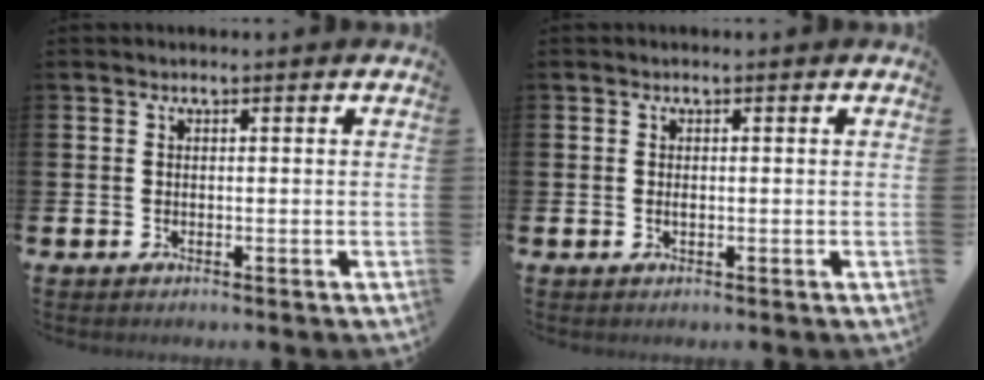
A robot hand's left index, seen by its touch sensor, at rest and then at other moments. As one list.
[{"total": 0.5, "force": [0.0, 0.2, 0.5], "torque": [-0.013, 0.001, 0.002]}]